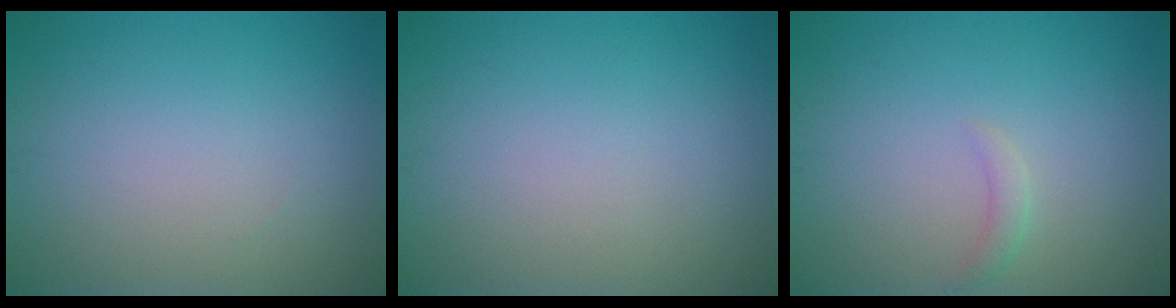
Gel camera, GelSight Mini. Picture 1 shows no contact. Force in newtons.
{"total": 0.0}
{"total": 1.0, "press": 1.0, "slide": 0.1}